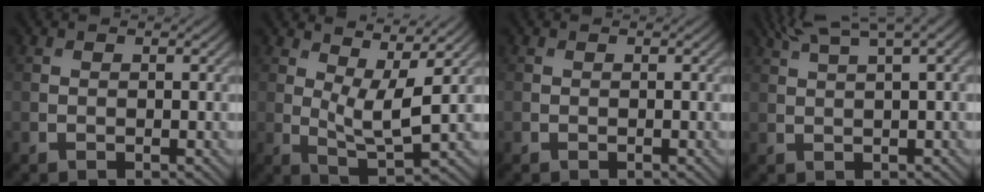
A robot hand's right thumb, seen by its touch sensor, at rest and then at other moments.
{"total": 5.9, "force": [2.8, 1.7, 4.9], "torque": [-0.098, -0.005, 0.053]}
{"total": 0.0}
{"total": 6.0, "force": [3.4, 1.1, 4.8], "torque": [-0.085, 0.023, 0.060]}